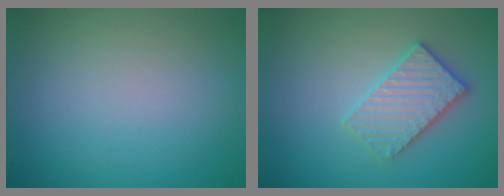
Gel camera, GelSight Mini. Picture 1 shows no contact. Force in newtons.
{"total": 3.4, "press": 3.4, "slide": 0.5}